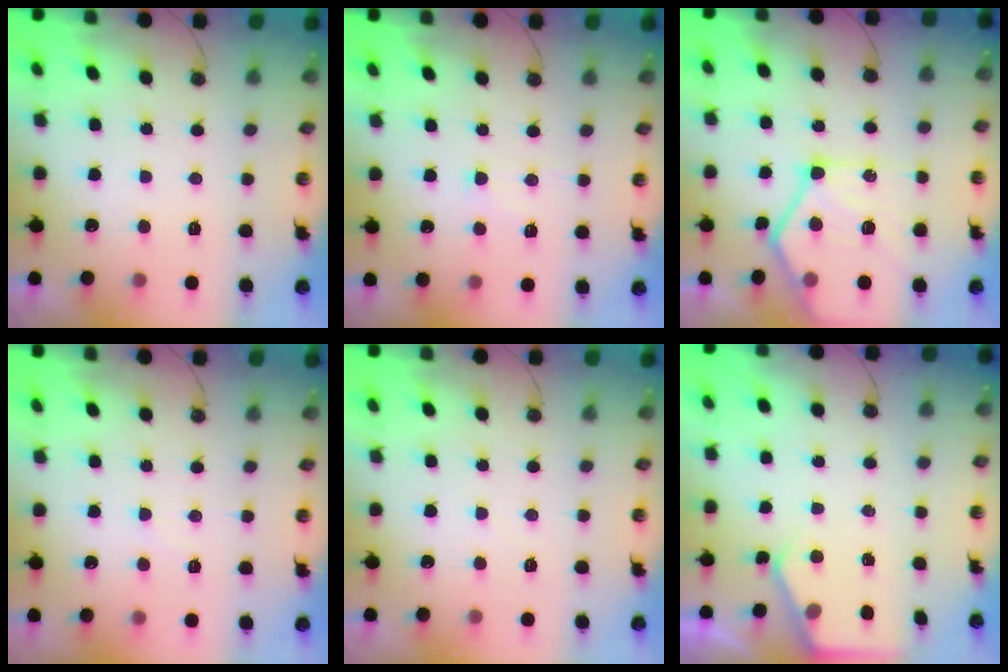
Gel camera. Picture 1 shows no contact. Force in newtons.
{"total": 6.1, "press": 6.0, "slide": 0.7}
{"total": 16.5, "press": 16.4, "slide": 1.8}
{"total": 3.1, "press": 3.1, "slide": 0.6}
{"total": 2.8, "press": 2.8, "slide": 0.3}
{"total": 2.2, "press": 2.2, "slide": 0.3}